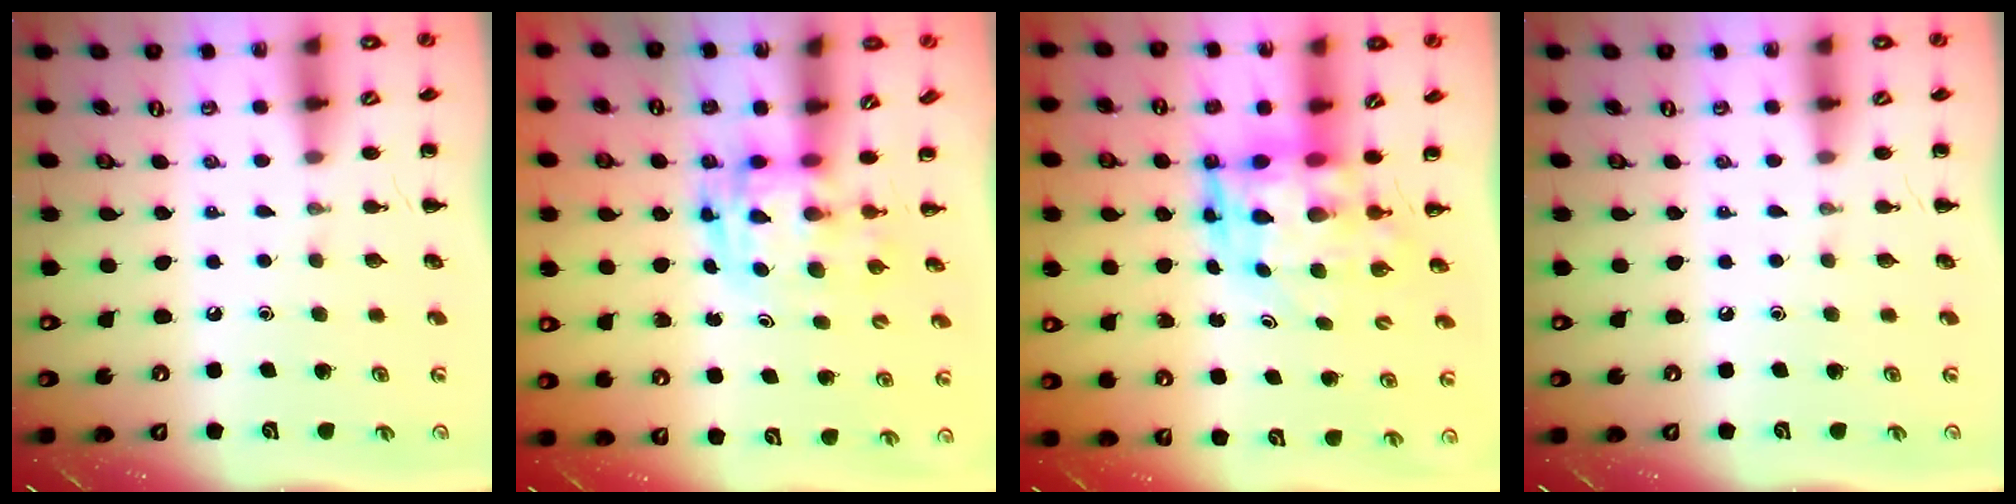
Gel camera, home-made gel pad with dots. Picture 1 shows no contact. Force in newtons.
{"total": 2.8, "press": 2.7, "slide": 0.5}
{"total": 6.5, "press": 6.2, "slide": 2.2}
{"total": 0.0}